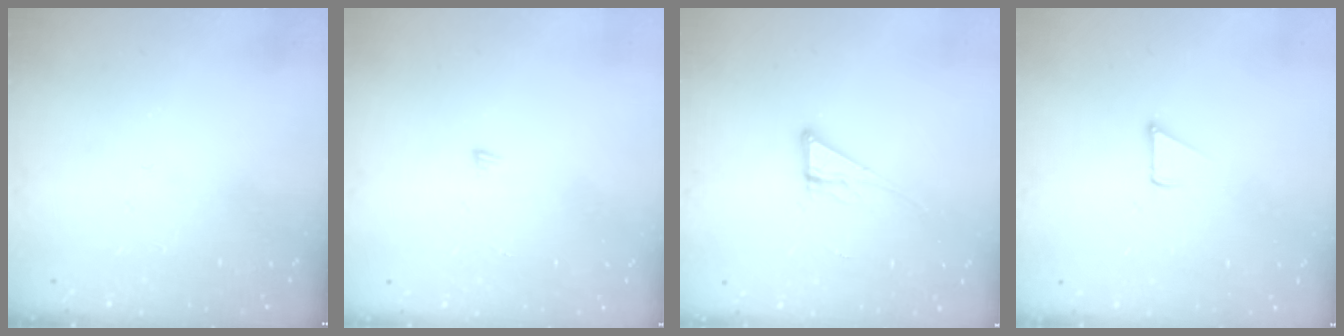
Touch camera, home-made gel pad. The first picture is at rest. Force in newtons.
{"total": 3.9, "press": 3.9, "slide": 0.3}
{"total": 6.6, "press": 6.6, "slide": 0.3}
{"total": 2.8, "press": 2.8, "slide": 0.2}